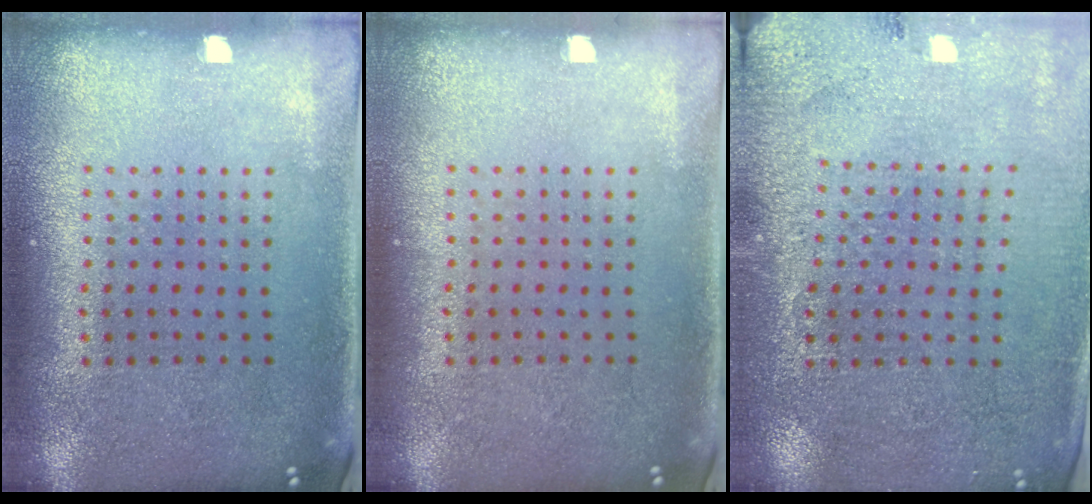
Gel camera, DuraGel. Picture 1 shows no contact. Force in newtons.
{"total": 0.0}
{"total": 2.9, "press": 2.8, "slide": 0.4}